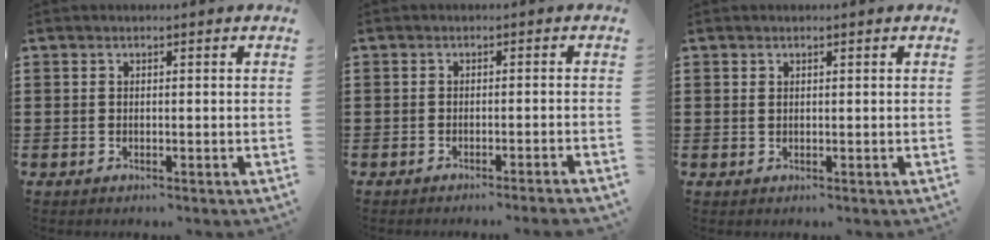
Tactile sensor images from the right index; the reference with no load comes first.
{"total": 1.4, "force": [-1.3, -0.3, 0.6], "torque": [-0.010, 0.000, -0.024]}
{"total": 0.6, "force": [0.3, 0.3, 0.4], "torque": [-0.010, 0.001, 0.006]}